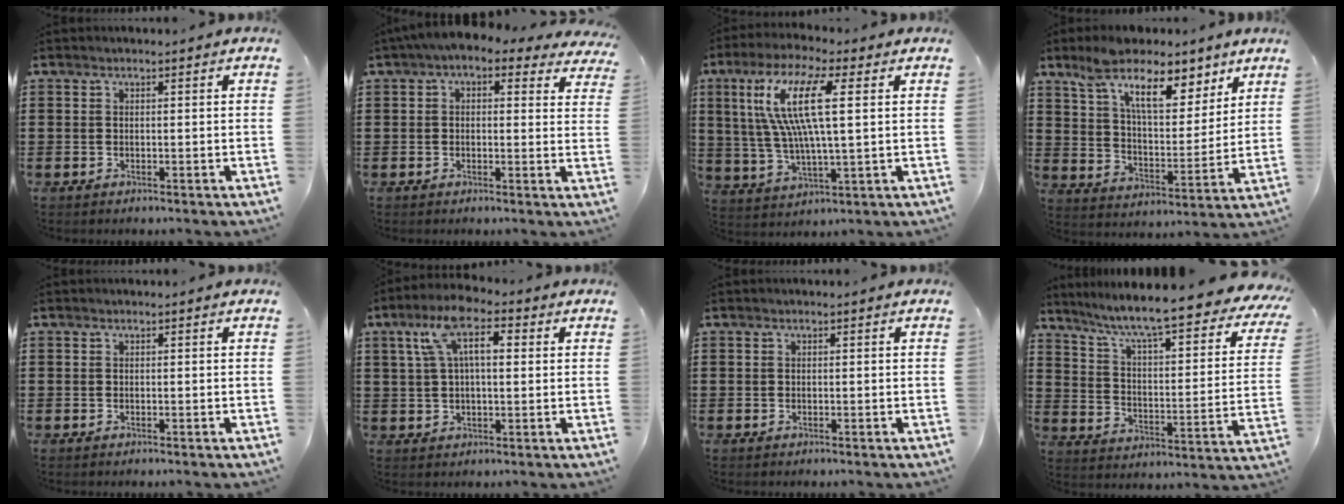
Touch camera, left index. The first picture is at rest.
{"total": 3.5, "force": [2.1, 1.3, 2.4], "torque": [-0.054, -0.002, 0.035]}
{"total": 12.5, "force": [3.8, 3.2, 11.4], "torque": [-0.250, 0.000, 0.058]}
{"total": 11.7, "force": [8.1, 4.5, 7.1], "torque": [-0.140, -0.028, 0.142]}
{"total": 0.0}
{"total": 8.5, "force": [3.2, 3.3, 7.1], "torque": [-0.154, 0.013, 0.051]}
{"total": 0.0}
{"total": 8.1, "force": [6.6, -0.2, 4.7], "torque": [-0.114, -0.057, 0.103]}